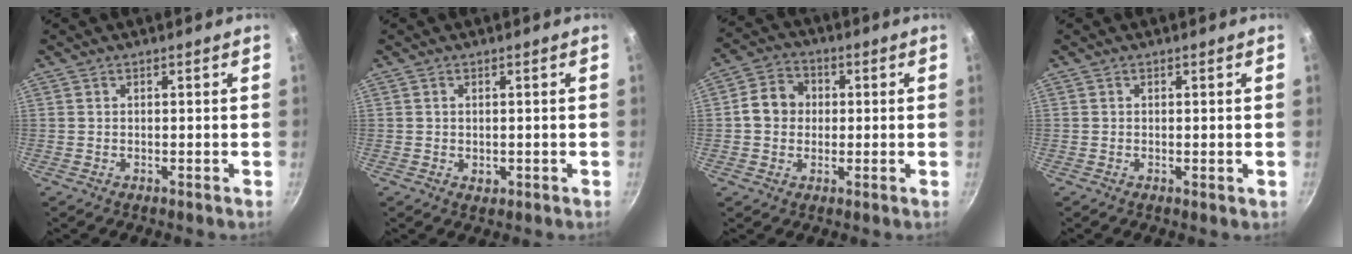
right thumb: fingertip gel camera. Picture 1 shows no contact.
{"total": 1.5, "force": [-0.1, 1.1, 1.0], "torque": [-0.013, -0.002, 0.000]}
{"total": 7.4, "force": [0.4, 6.5, 3.6], "torque": [-0.034, 0.014, -0.008]}
{"total": 0.5, "force": [0.0, 0.2, 0.5], "torque": [-0.006, -0.002, -0.001]}